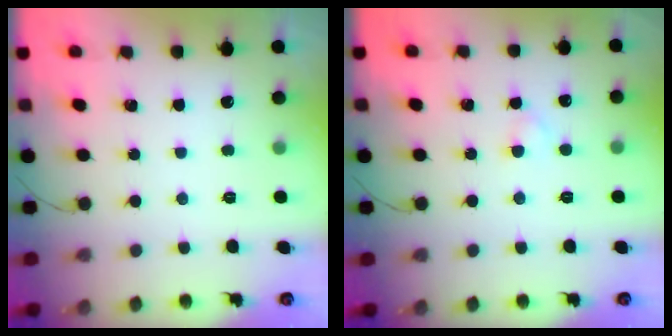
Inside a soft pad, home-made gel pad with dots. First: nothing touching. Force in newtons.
{"total": 1.9, "press": 1.6, "slide": 1.0}